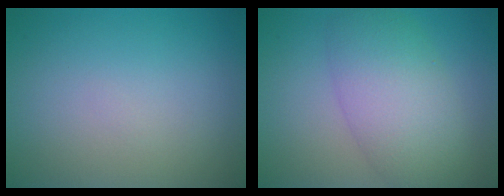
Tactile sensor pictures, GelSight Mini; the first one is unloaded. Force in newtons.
{"total": 6.4, "press": 6.4, "slide": 0.3}